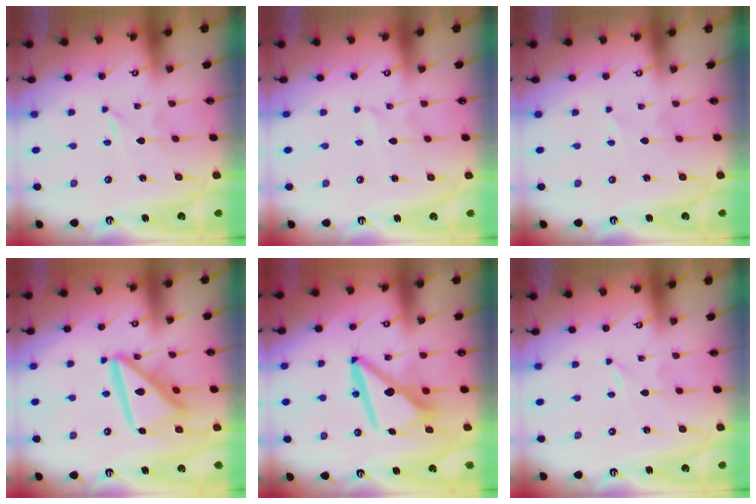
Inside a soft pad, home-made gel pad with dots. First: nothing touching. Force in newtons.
{"total": 2.3, "press": 2.3, "slide": 0.3}
{"total": 2.0, "press": 2.0, "slide": 0.3}
{"total": 15.9, "press": 15.8, "slide": 1.6}
{"total": 11.6, "press": 11.5, "slide": 1.2}
{"total": 0.0}